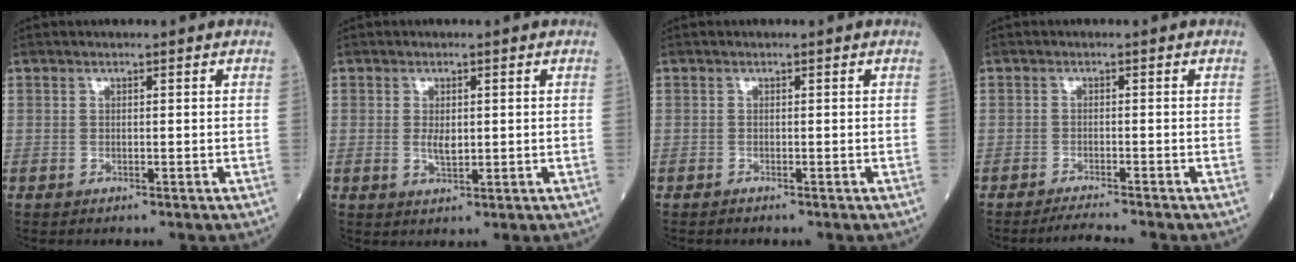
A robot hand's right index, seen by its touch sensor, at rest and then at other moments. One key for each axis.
{"total": 2.4, "fx": 0.1, "fy": 1.0, "fz": 2.1, "tx": -0.040, "ty": -0.004, "tz": 0.003}
{"total": 0.0}
{"total": 3.1, "fx": -2.9, "fy": -0.9, "fz": 0.7, "tx": -0.017, "ty": -0.016, "tz": -0.051}